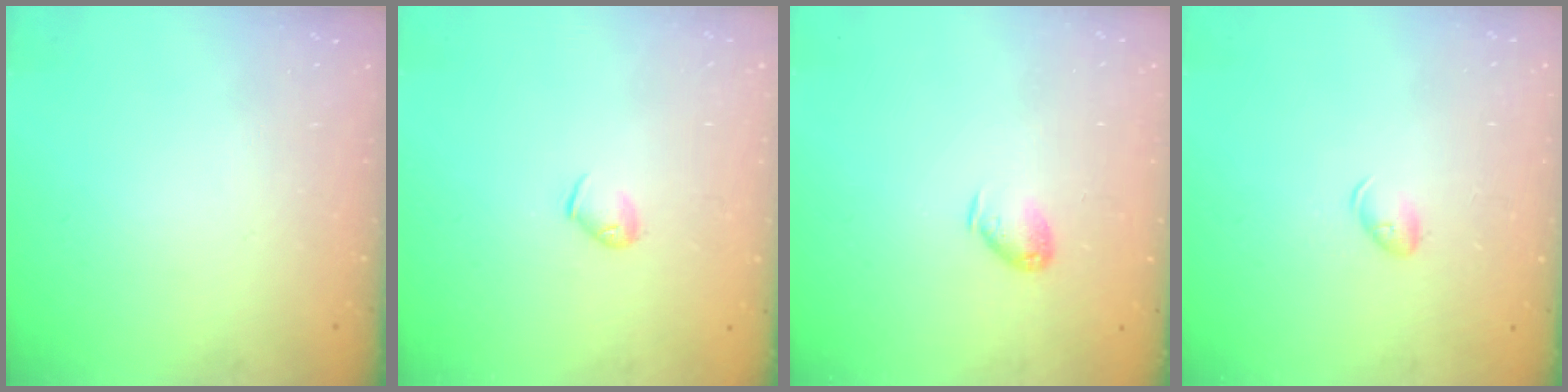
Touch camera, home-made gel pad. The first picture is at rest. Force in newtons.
{"total": 4.1, "press": 4.0, "slide": 0.8}
{"total": 5.8, "press": 5.8, "slide": 0.4}
{"total": 5.1, "press": 4.9, "slide": 1.0}